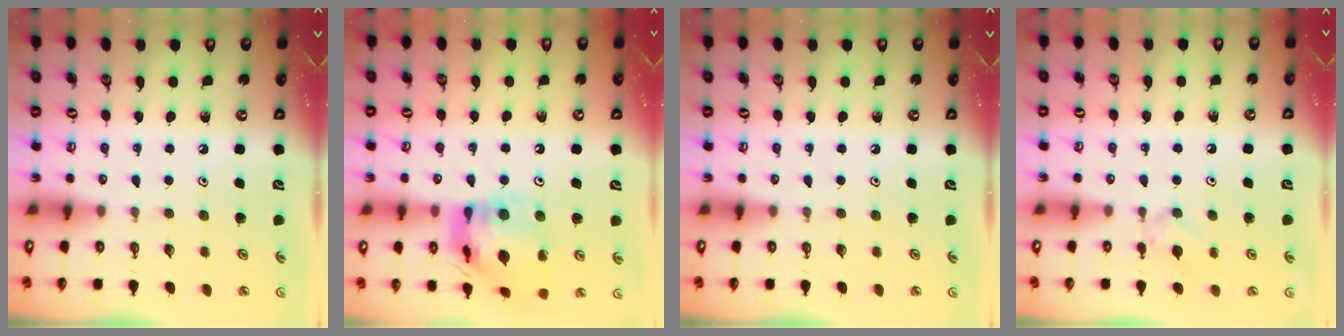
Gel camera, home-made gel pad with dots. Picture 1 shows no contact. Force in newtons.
{"total": 16.7, "press": 16.7, "slide": 1.7}
{"total": 0.0}
{"total": 5.2, "press": 5.1, "slide": 1.0}